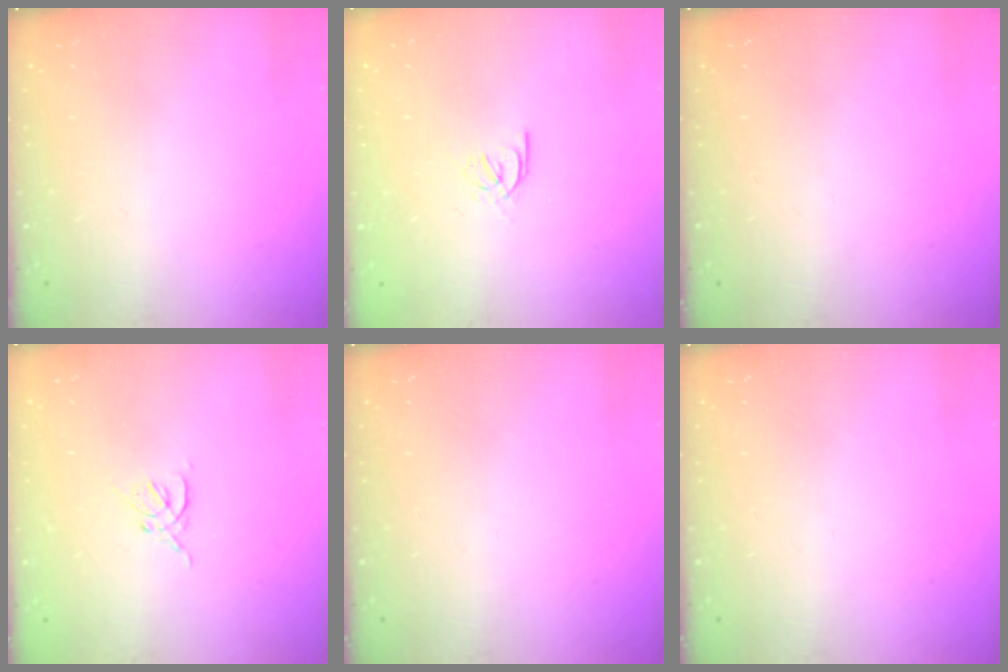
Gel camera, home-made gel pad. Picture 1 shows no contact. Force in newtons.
{"total": 2.6, "press": 2.5, "slide": 0.6}
{"total": 0.0}
{"total": 1.6, "press": 1.5, "slide": 0.6}
{"total": 0.0}
{"total": 0.0}